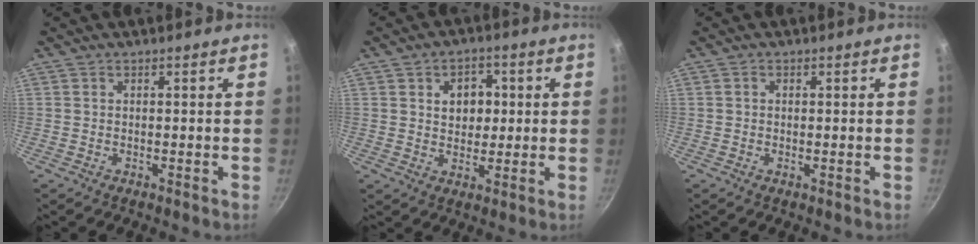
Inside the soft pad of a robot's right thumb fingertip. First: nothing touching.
{"total": 6.7, "force": [1.4, 5.2, 4.0], "torque": [-0.030, 0.001, 0.021]}
{"total": 0.6, "force": [0.1, 0.5, 0.4], "torque": [-0.006, 0.003, 0.001]}